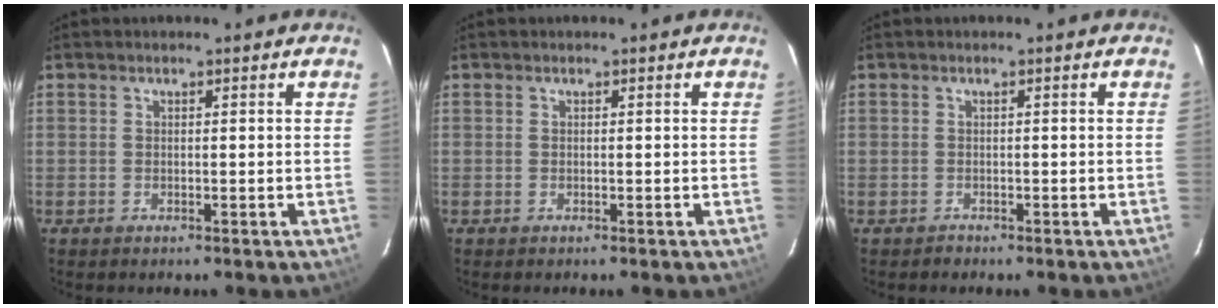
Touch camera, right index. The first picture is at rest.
{"total": 0.0}
{"total": 0.8, "force": [-0.6, 0.5, -0.3], "torque": [0.004, 0.006, -0.009]}